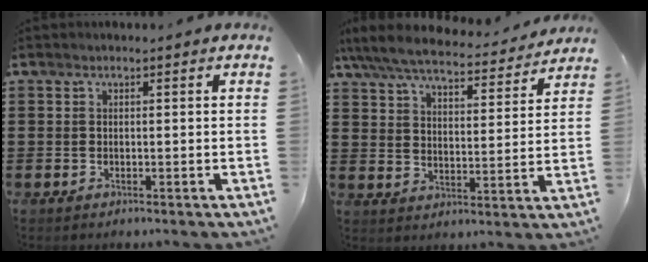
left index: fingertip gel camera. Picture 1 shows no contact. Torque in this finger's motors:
{"motor_torque": [1.35, -0.78, 0.60, 0.09]}